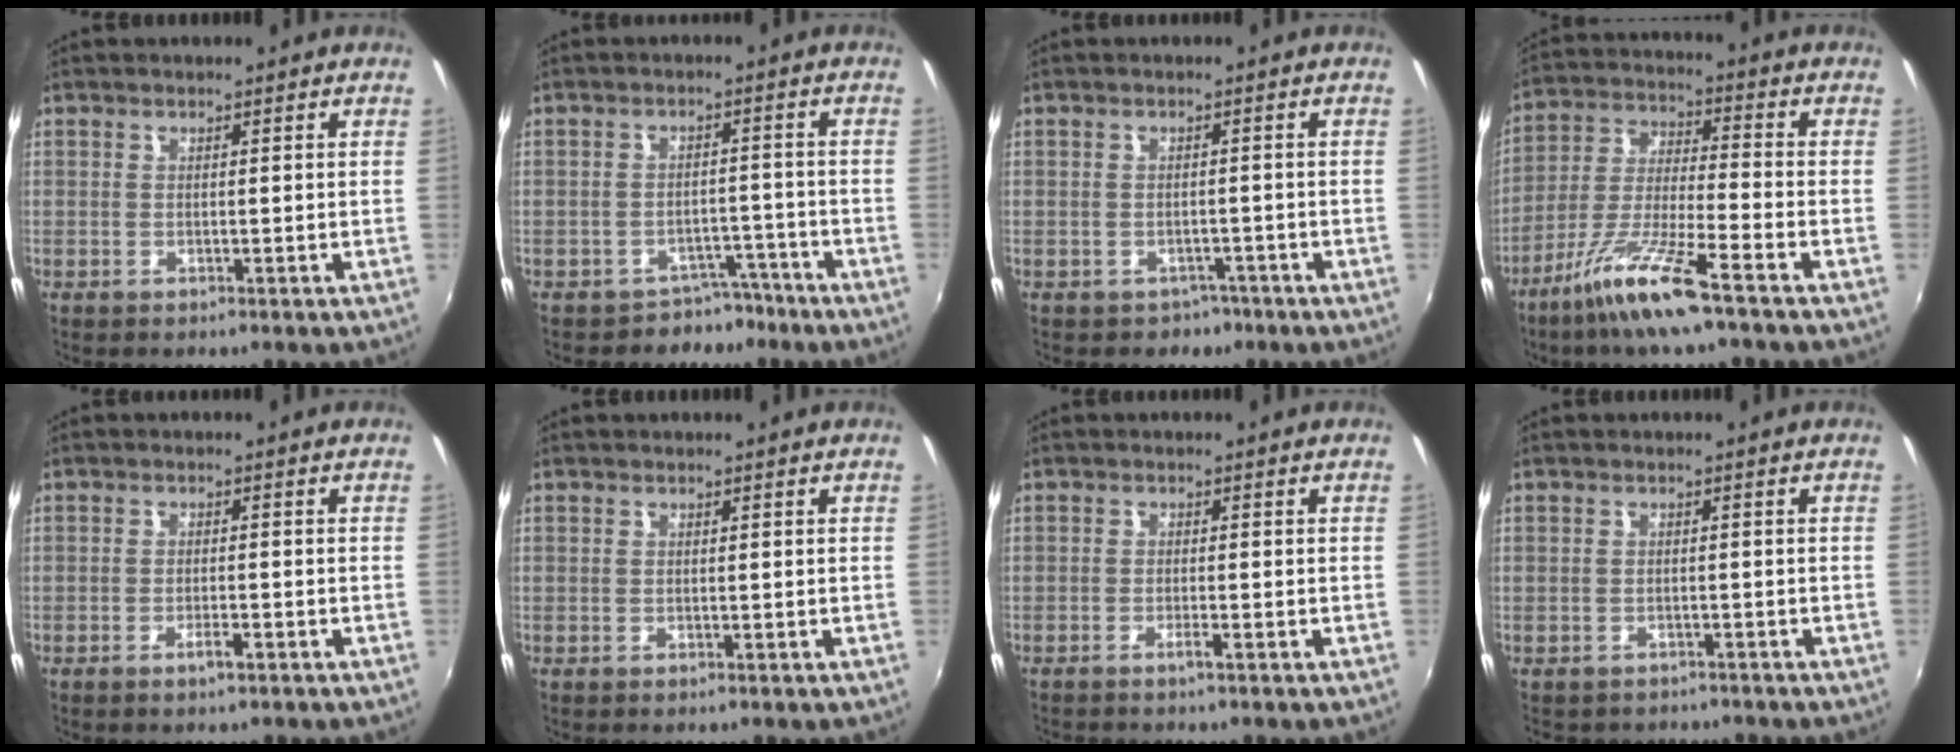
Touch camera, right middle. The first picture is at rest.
{"total": 5.1, "force": [-4.0, 3.3, 0.2], "torque": [0.000, 0.027, -0.054]}
{"total": 3.2, "force": [-2.0, 2.5, 0.3], "torque": [-0.015, 0.000, -0.025]}
{"total": 11.9, "force": [-7.8, 0.3, 8.9], "torque": [-0.190, -0.013, -0.146]}
{"total": 1.9, "force": [-1.3, 0.4, 1.3], "torque": [-0.025, 0.000, -0.023]}
{"total": 0.0}
{"total": 1.4, "force": [-1.1, -0.2, 0.7], "torque": [-0.019, 0.003, -0.023]}
{"total": 3.1, "force": [-2.4, 2.0, 0.3], "torque": [-0.011, 0.001, -0.033]}